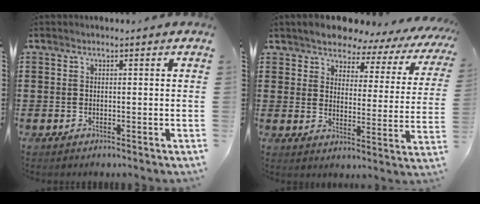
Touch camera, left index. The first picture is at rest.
{"total": 5.3, "force": [5.1, 1.2, 0.9], "torque": [-0.043, -0.039, 0.083]}